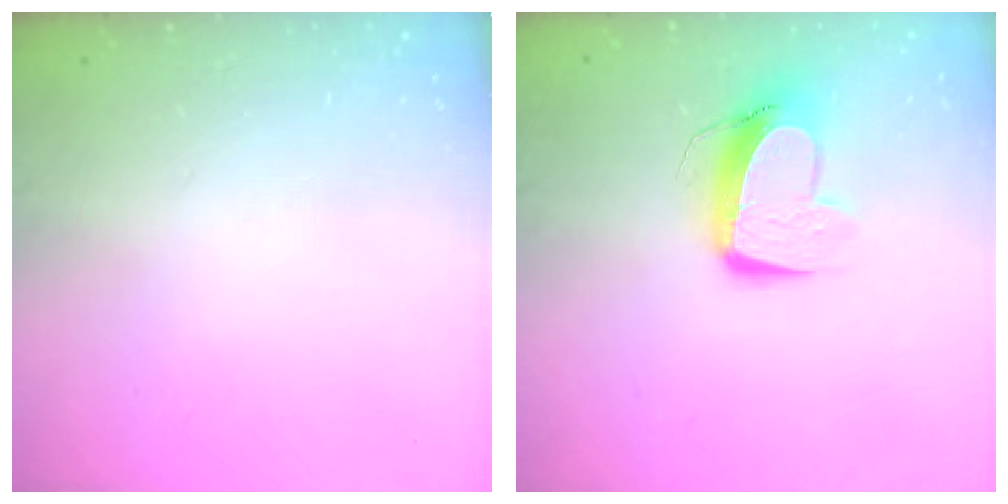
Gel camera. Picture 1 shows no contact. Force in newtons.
{"total": 11.4, "press": 11.3, "slide": 1.5}